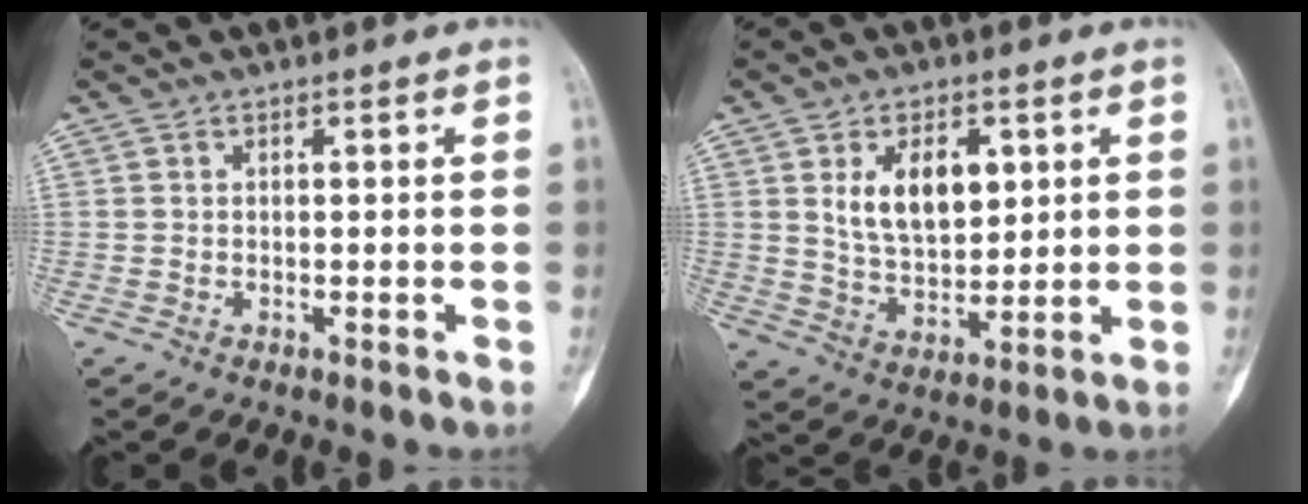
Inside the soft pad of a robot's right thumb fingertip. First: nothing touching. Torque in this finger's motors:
{"motor_torque": [1.27, 1.40, 0.38, -0.17, 0.11]}